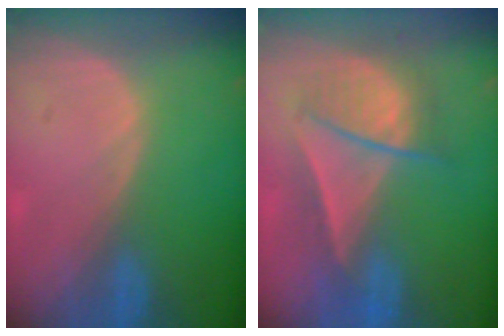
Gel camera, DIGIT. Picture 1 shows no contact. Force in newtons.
{"total": 7.1, "press": 7.0, "slide": 0.9}